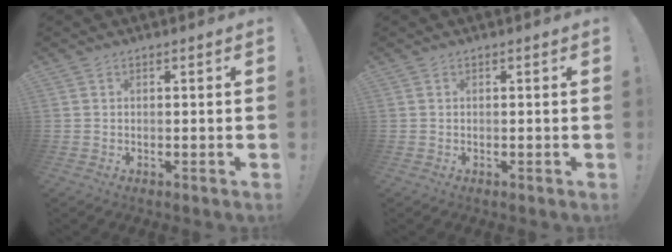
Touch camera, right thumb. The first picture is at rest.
{"total": 0.0}